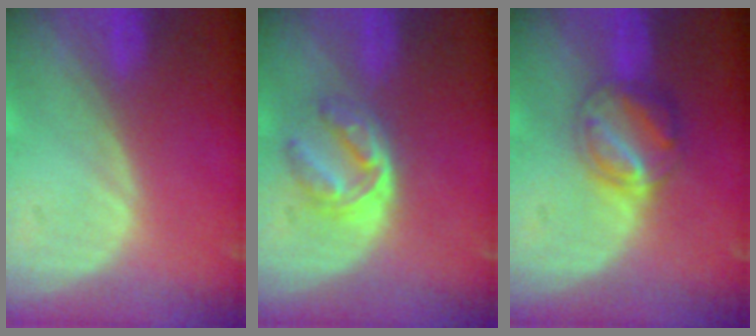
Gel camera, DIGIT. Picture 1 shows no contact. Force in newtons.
{"total": 5.8, "press": 5.0, "slide": 3.0}
{"total": 5.7, "press": 5.5, "slide": 1.6}